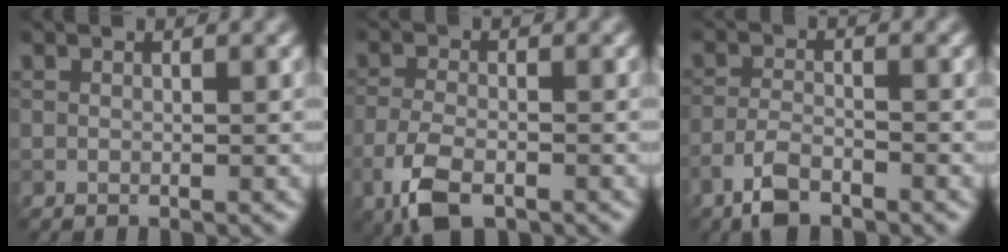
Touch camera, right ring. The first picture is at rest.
{"total": 5.1, "force": [-3.0, 2.2, 3.6], "torque": [-0.082, -0.010, -0.064]}
{"total": 3.5, "force": [-2.6, 1.2, 2.1], "torque": [-0.045, -0.001, -0.061]}